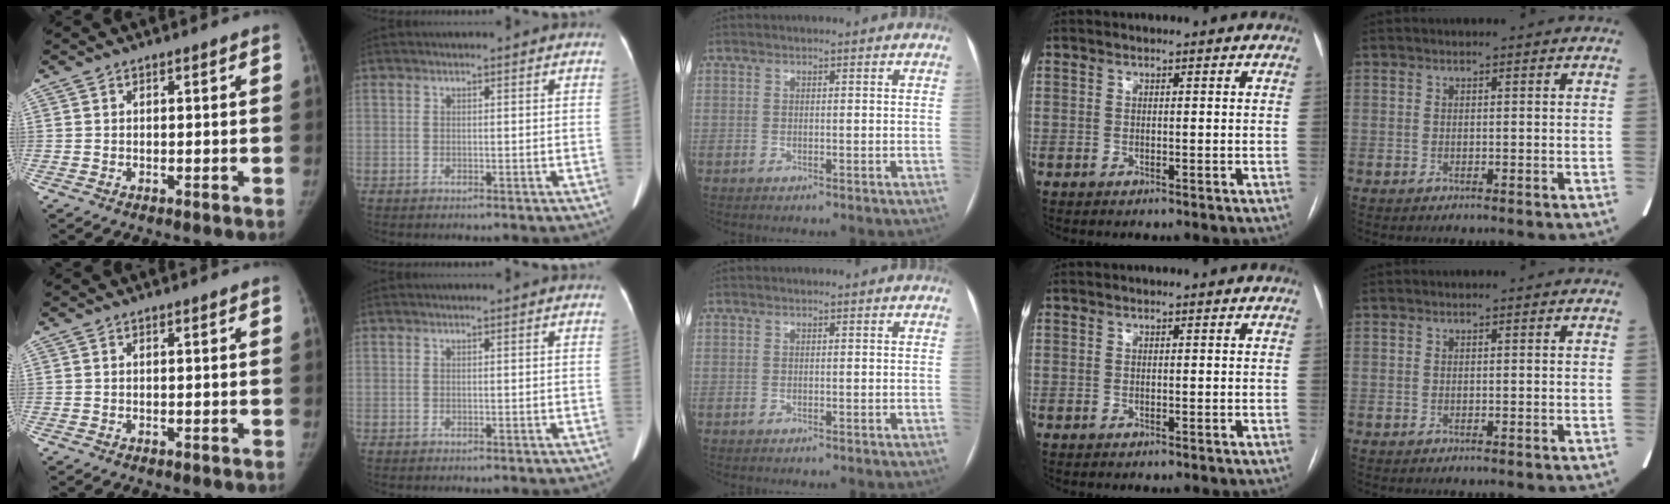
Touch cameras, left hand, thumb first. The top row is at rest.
{}